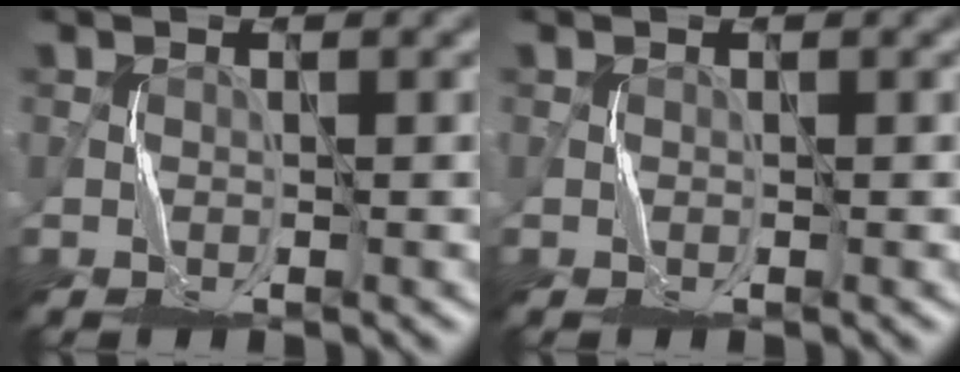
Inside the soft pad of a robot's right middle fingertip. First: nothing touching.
{"total": 0.0}